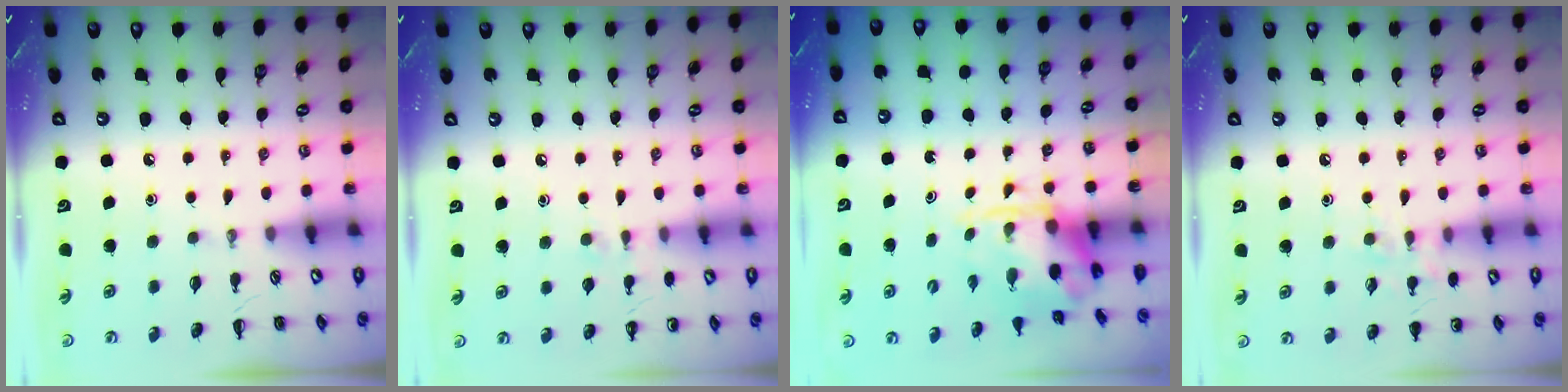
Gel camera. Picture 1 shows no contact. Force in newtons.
{"total": 4.5, "press": 4.3, "slide": 1.6}
{"total": 3.7, "press": 3.7, "slide": 0.8}
{"total": 7.9, "press": 7.7, "slide": 1.9}